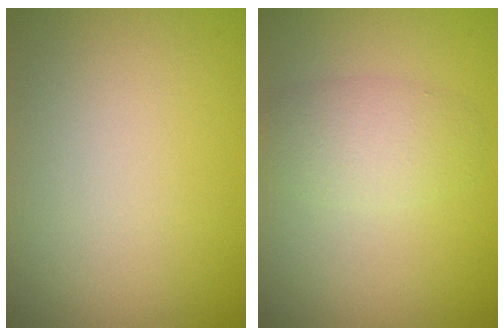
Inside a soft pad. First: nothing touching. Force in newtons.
{"total": 2.9, "press": 2.9, "slide": 0.2}